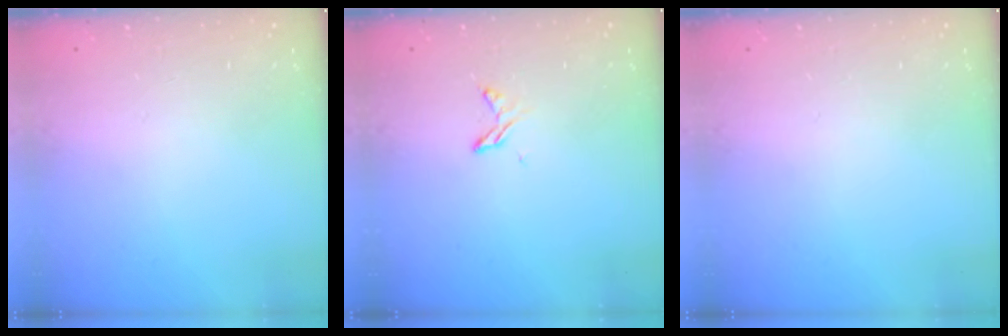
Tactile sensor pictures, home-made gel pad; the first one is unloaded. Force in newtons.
{"total": 4.2, "press": 4.1, "slide": 0.4}
{"total": 0.0}